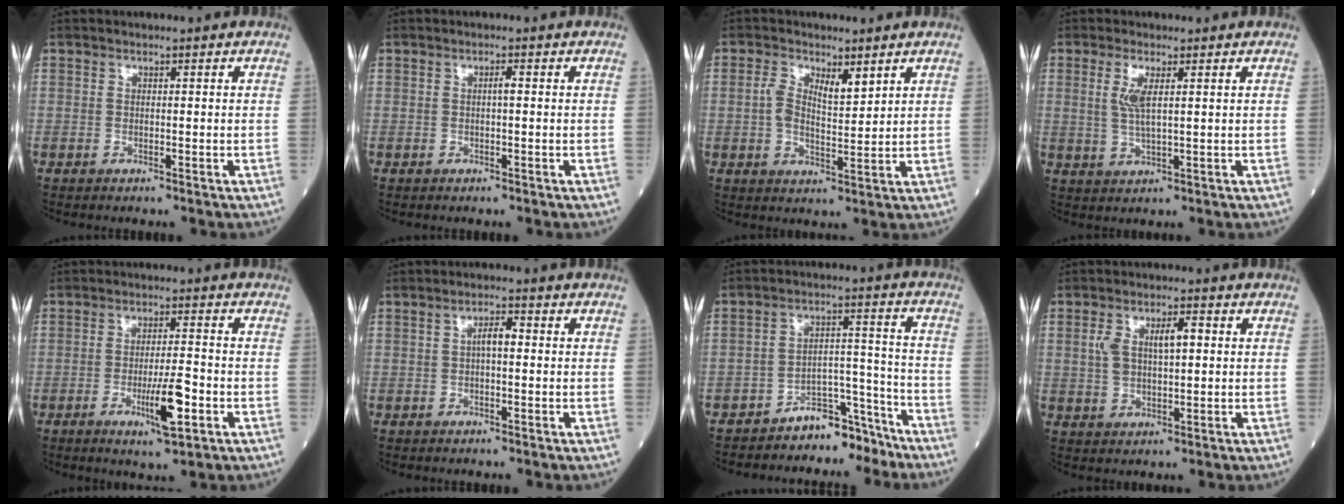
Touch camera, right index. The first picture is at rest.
{"total": 0.8, "force": [0.0, 0.1, 0.8], "torque": [-0.014, 0.001, -0.001]}
{"total": 5.2, "force": [2.3, 2.1, 4.2], "torque": [-0.078, 0.011, 0.043]}
{"total": 3.8, "force": [1.2, 0.5, 3.5], "torque": [-0.079, -0.004, 0.028]}
{"total": 6.8, "force": [-2.4, 0.6, 6.3], "torque": [-0.109, -0.009, -0.036]}
{"total": 2.6, "force": [0.1, 0.7, 2.5], "torque": [-0.040, 0.007, 0.000]}
{"total": 6.7, "force": [-5.8, 2.9, 1.4], "torque": [-0.008, 0.043, -0.093]}
{"total": 5.7, "force": [1.2, 2.2, 5.1], "torque": [-0.103, 0.016, 0.028]}